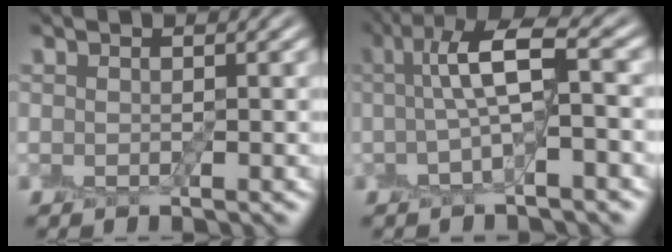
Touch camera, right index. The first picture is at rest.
{"total": 5.4, "force": [0.6, 1.1, 5.3], "torque": [-0.098, 0.017, 0.003]}